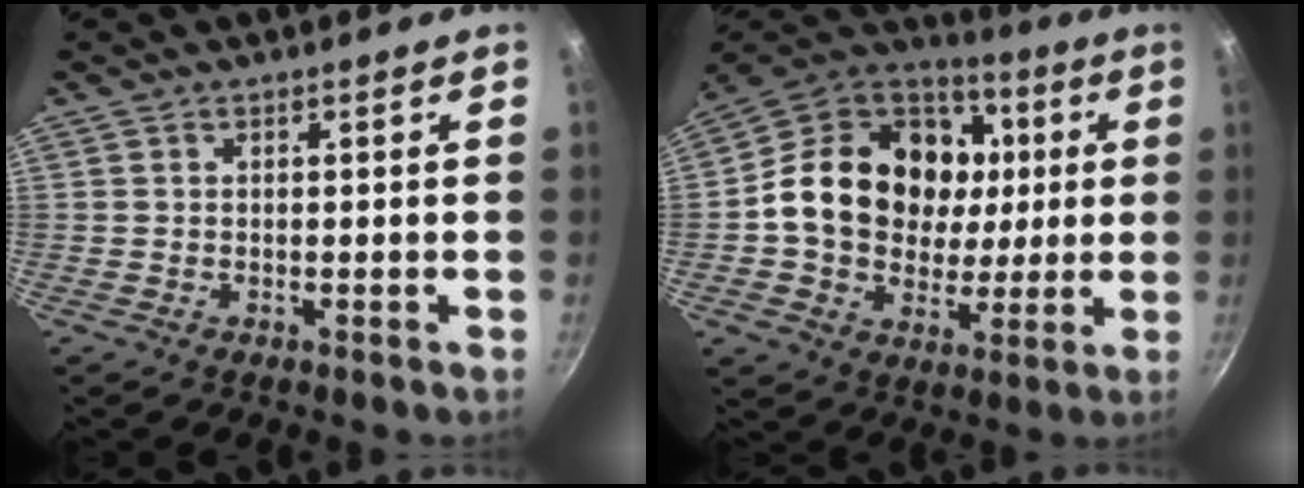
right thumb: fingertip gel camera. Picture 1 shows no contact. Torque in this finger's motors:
{"motor_torque": [-0.96, 1.78, 0.87, -0.78, 0.18]}